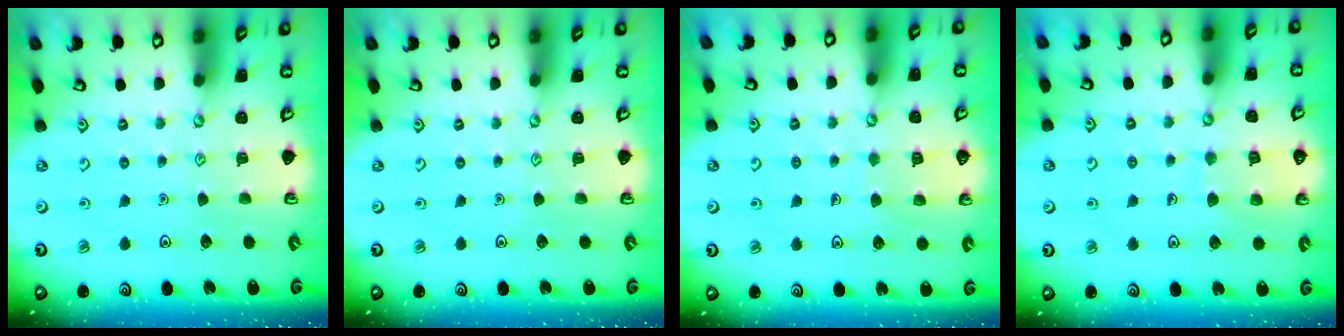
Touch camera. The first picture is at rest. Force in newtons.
{"total": 0.0}
{"total": 6.8, "press": 6.7, "slide": 0.6}
{"total": 7.6, "press": 7.5, "slide": 0.7}